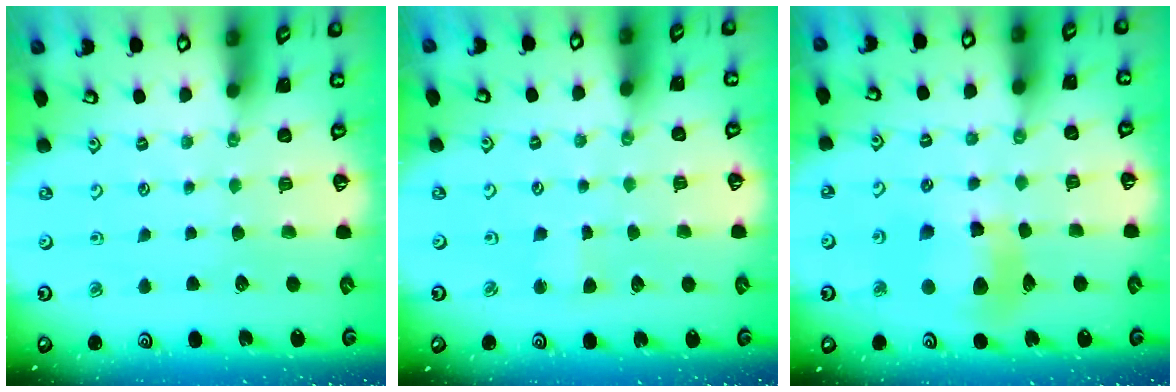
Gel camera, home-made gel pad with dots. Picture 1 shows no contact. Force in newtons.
{"total": 2.2, "press": 2.2, "slide": 0.2}
{"total": 10.2, "press": 10.2, "slide": 1.2}